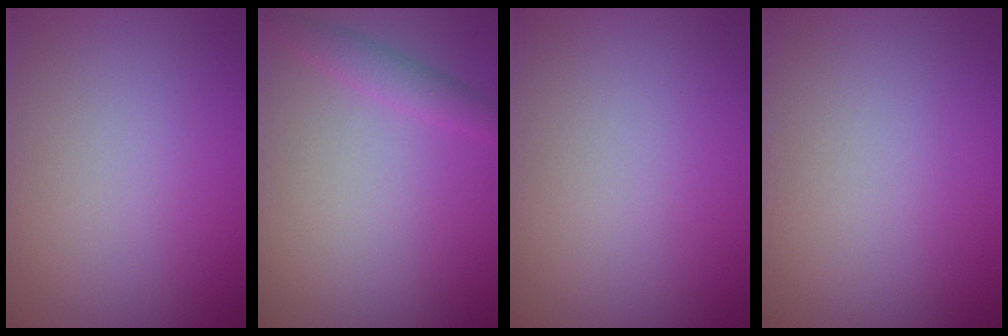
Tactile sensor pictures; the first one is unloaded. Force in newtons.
{"total": 1.8, "press": 1.8, "slide": 0.2}
{"total": 0.0}
{"total": 0.0}